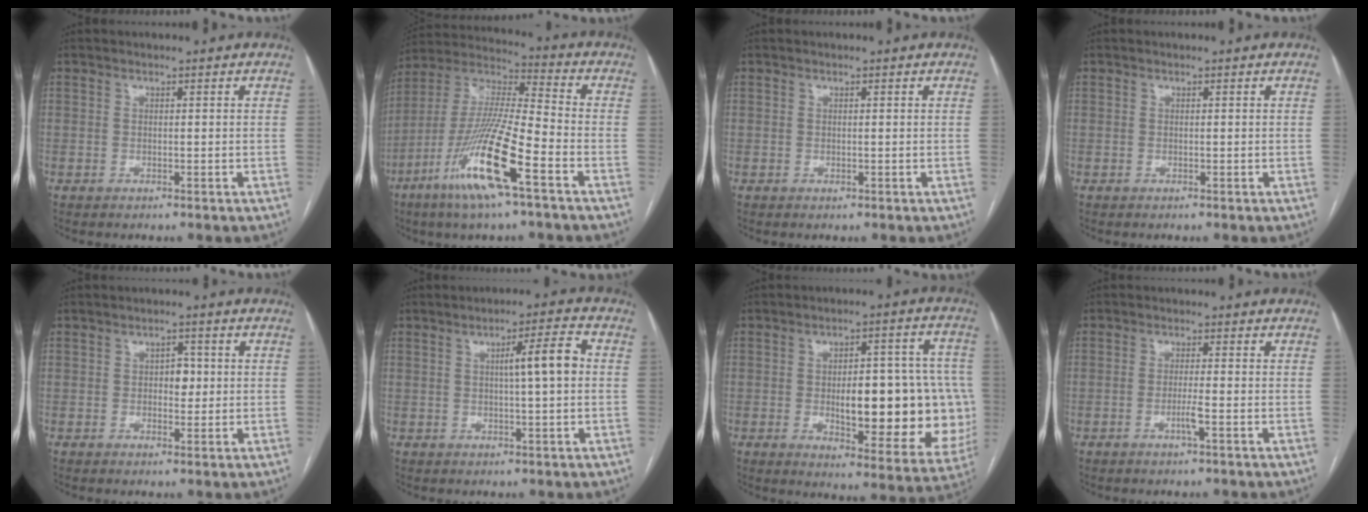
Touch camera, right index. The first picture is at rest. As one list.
[{"total": 17.1, "force": [-8.2, 1.0, 15.0], "torque": [-0.310, -0.025, -0.158]}, {"total": 0.0}, {"total": 0.0}, {"total": 2.7, "force": [0.2, 1.7, 2.1], "torque": [-0.026, 0.008, 0.002]}, {"total": 6.1, "force": [0.8, 0.3, 6.1], "torque": [-0.094, 0.010, 0.008]}, {"total": 20.0, "force": [-1.9, 7.0, 18.7], "torque": [-0.186, 0.025, -0.002]}, {"total": 2.3, "force": [-1.0, -0.3, 2.0], "torque": [-0.039, -0.003, -0.020]}]